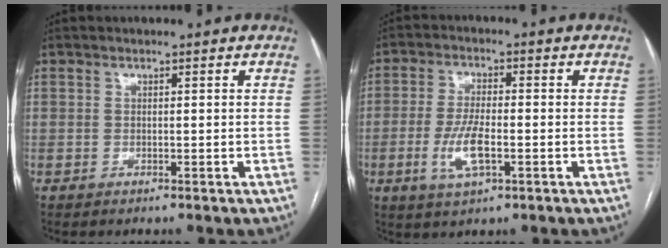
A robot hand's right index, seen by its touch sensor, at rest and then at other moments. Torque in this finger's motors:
{"motor_torque": [0.55, -0.55, 0.02, 0.01]}